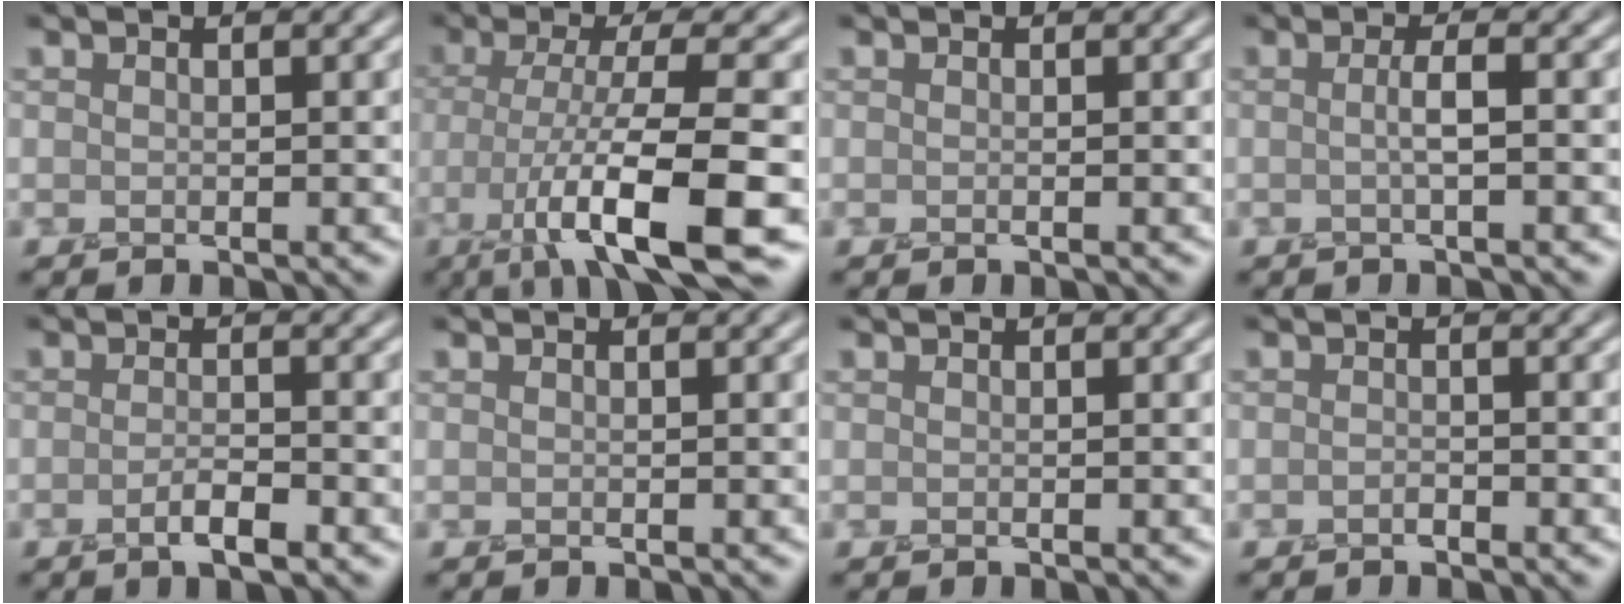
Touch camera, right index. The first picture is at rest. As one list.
[{"total": 10.2, "force": [-4.3, 1.9, 9.0], "torque": [-0.153, -0.006, -0.075]}, {"total": 0.6, "force": [-0.1, 0.2, 0.6], "torque": [-0.007, -0.002, -0.004]}, {"total": 1.9, "force": [-0.1, 0.4, 1.8], "torque": [-0.031, 0.001, -0.005]}, {"total": 2.4, "force": [-1.2, 0.5, 2.0], "torque": [-0.035, 0.000, -0.023]}, {"total": 0.0}, {"total": 0.0}, {"total": 0.7, "force": [-0.5, 0.3, 0.4], "torque": [-0.007, 0.000, -0.010]}]